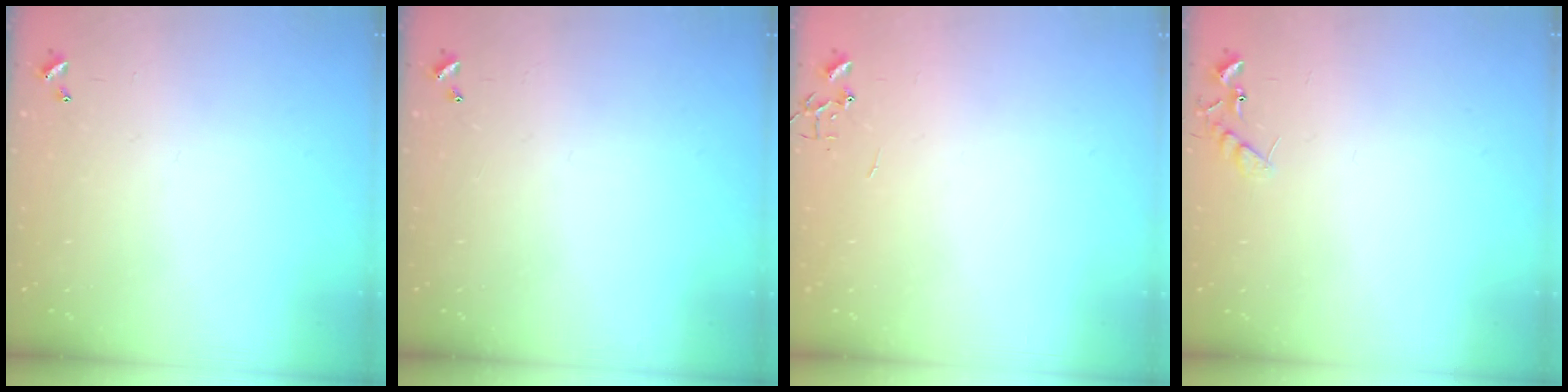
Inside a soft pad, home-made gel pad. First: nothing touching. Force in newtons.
{"total": 0.0}
{"total": 0.0}
{"total": 7.6, "press": 7.6, "slide": 0.7}